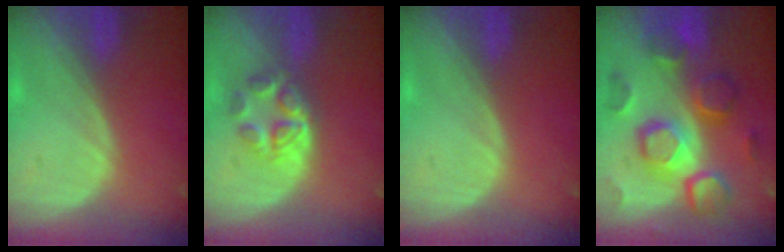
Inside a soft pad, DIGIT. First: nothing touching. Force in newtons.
{"total": 5.2, "press": 5.0, "slide": 1.4}
{"total": 0.0}
{"total": 11.5, "press": 11.4, "slide": 1.0}